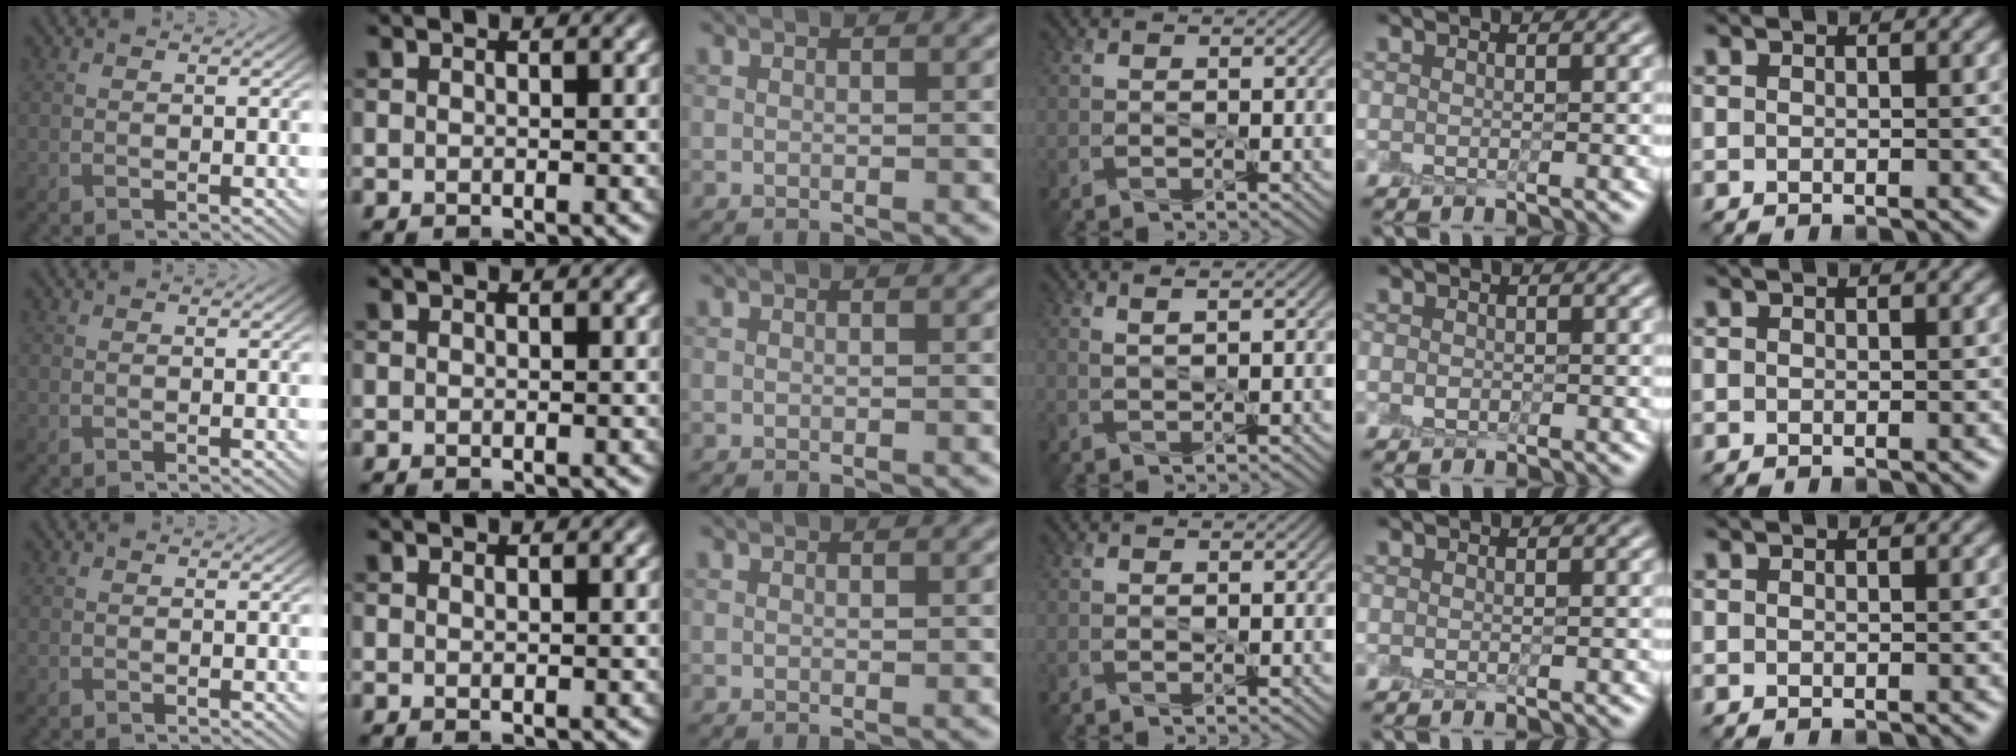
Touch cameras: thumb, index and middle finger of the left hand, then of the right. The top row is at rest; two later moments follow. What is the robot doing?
{"motion": "peel", "object": "small bumper sticker"}